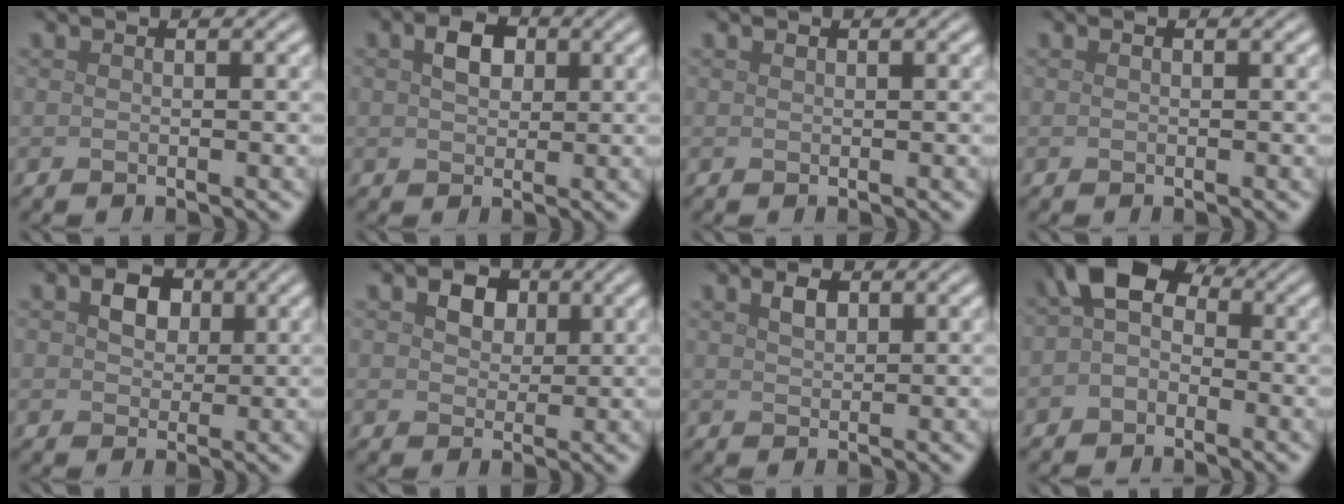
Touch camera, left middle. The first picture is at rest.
{"total": 2.8, "force": [0.9, 1.9, 1.8], "torque": [-0.035, 0.006, 0.012]}
{"total": 0.0}
{"total": 0.0}
{"total": 2.9, "force": [1.0, 2.2, 1.6], "torque": [-0.033, 0.005, 0.009]}
{"total": 3.0, "force": [1.3, 2.2, 1.6], "torque": [-0.031, 0.000, 0.013]}
{"total": 1.5, "force": [0.9, 0.8, 0.9], "torque": [-0.017, 0.003, 0.019]}
{"total": 5.3, "force": [0.3, 3.8, 3.6], "torque": [-0.057, 0.017, -0.008]}